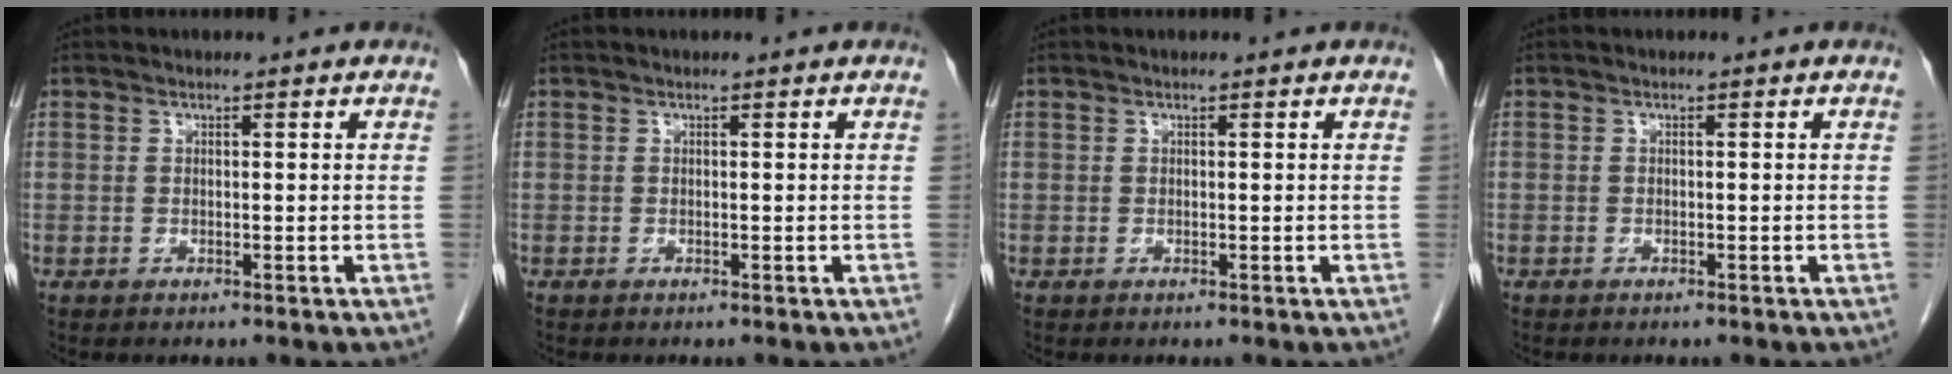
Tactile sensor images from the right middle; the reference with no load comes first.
{"total": 0.0}
{"total": 0.0}
{"total": 0.0}